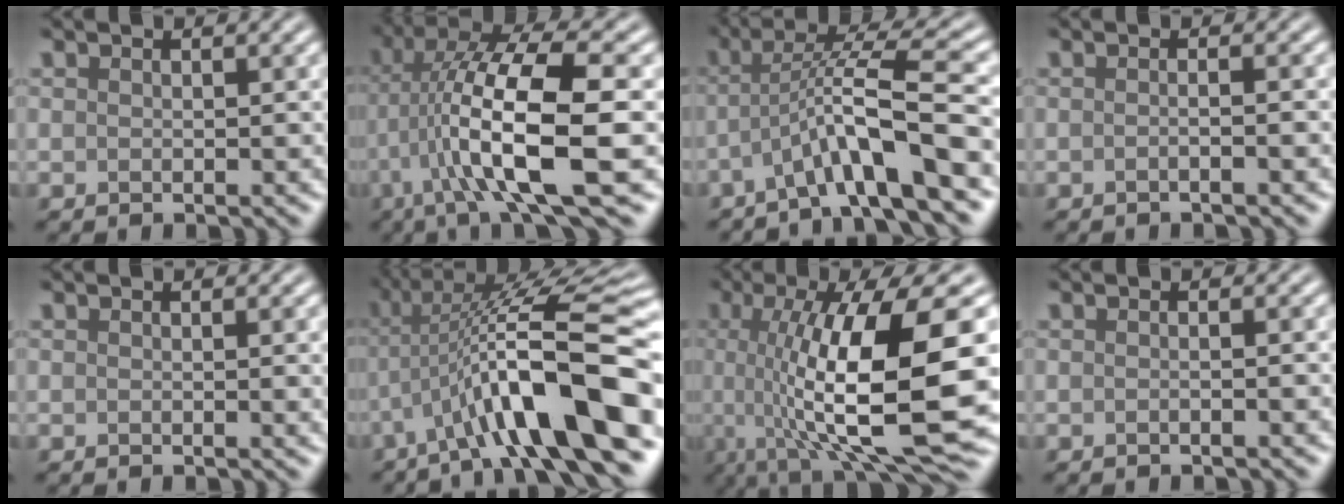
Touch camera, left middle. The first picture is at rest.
{"total": 11.5, "force": [-1.5, 3.2, 10.9], "torque": [-0.202, 0.014, -0.029]}
{"total": 7.7, "force": [-2.9, 1.0, 7.1], "torque": [-0.115, 0.028, -0.054]}
{"total": 1.9, "force": [-0.2, 0.9, 1.7], "torque": [0.001, -0.007, -0.027]}
{"total": 1.5, "force": [0.0, 0.5, 1.4], "torque": [-0.014, 0.000, -0.003]}
{"total": 12.4, "force": [-3.1, 3.0, 11.6], "torque": [-0.187, 0.026, -0.050]}
{"total": 15.1, "force": [-0.5, 4.3, 14.4], "torque": [-0.213, 0.002, -0.006]}
{"total": 1.5, "force": [0.1, 0.8, 1.3], "torque": [0.005, -0.008, -0.019]}